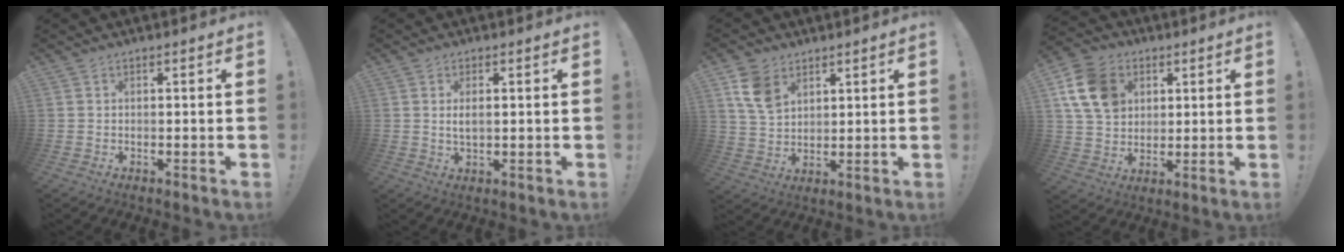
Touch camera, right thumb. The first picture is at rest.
{"total": 2.9, "force": [0.5, 1.2, 2.6], "torque": [-0.043, -0.001, 0.008]}
{"total": 10.1, "force": [5.4, 6.8, 5.1], "torque": [-0.082, -0.016, 0.109]}
{"total": 15.5, "force": [5.2, 12.2, 8.1], "torque": [-0.127, -0.010, 0.108]}